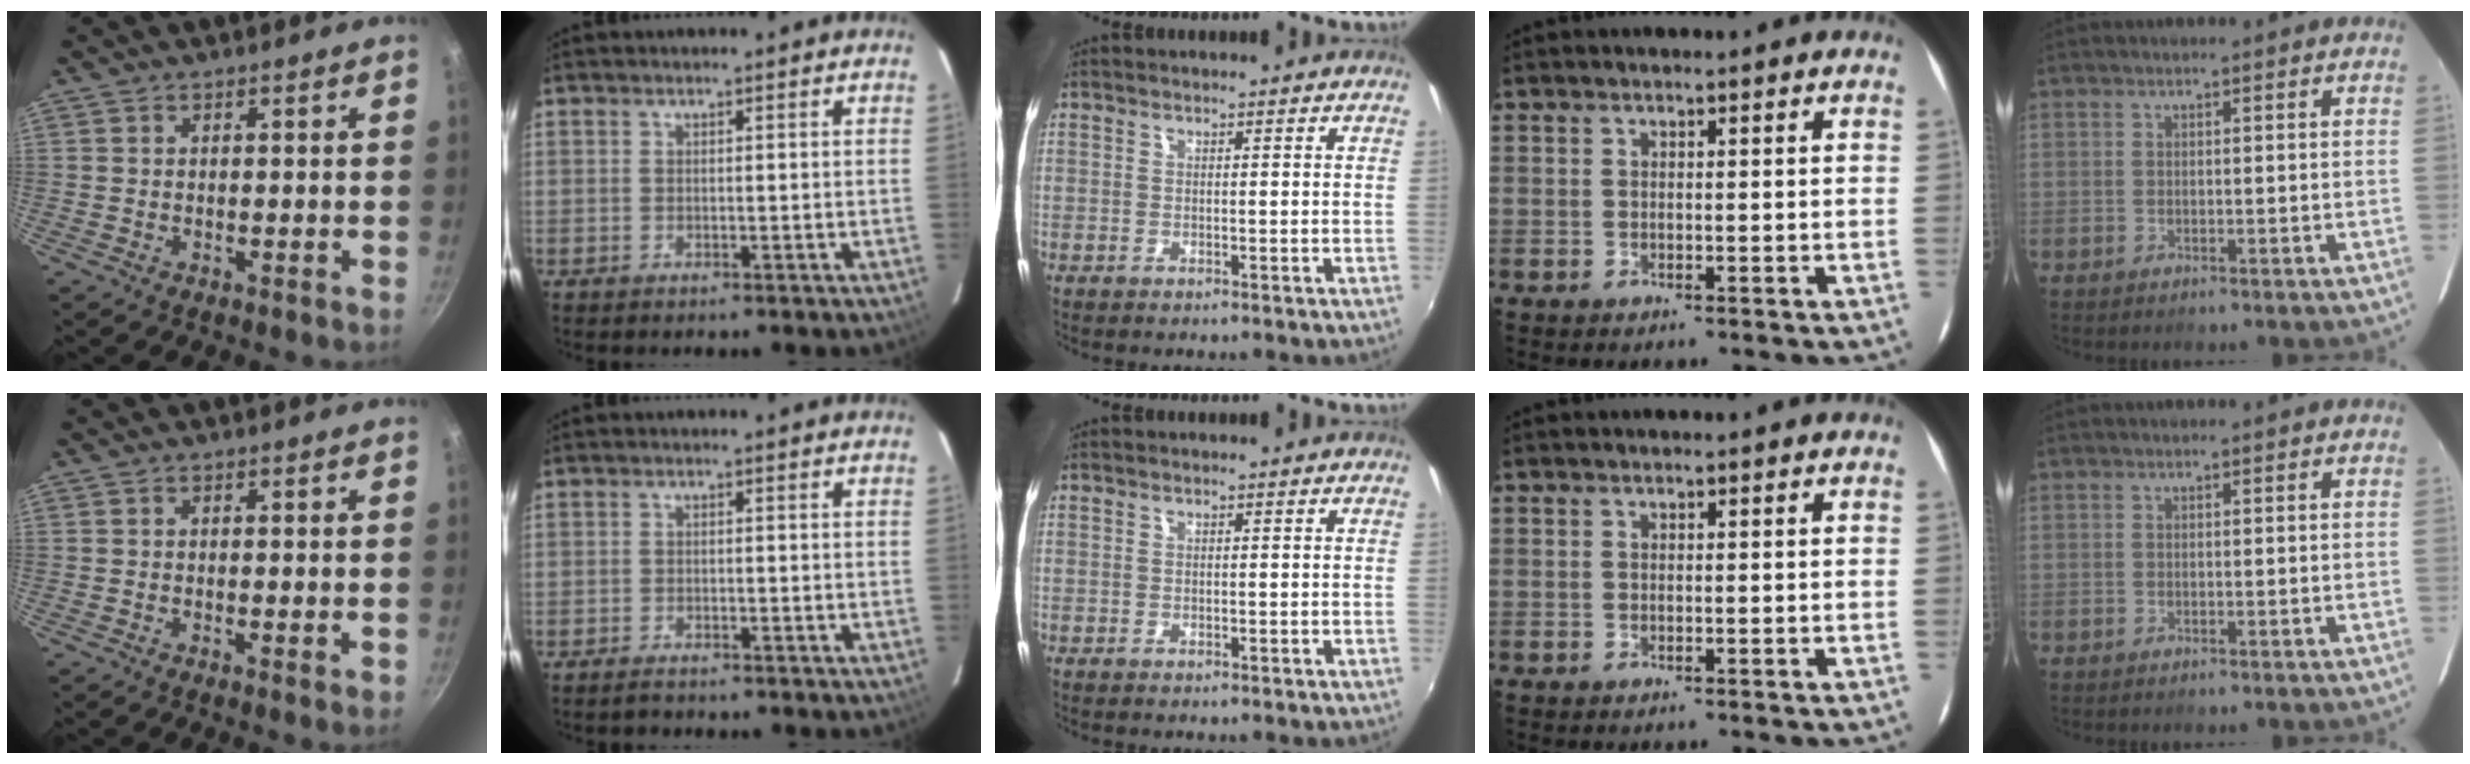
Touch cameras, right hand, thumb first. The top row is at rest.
{"thumb": {"total": 1.2, "force": [-0.3, 0.1, 1.1], "torque": [-0.019, -0.003, -0.006]}, "index": {"total": 1.8, "force": [-1.7, 0.5, 0.5], "torque": [-0.016, -0.001, -0.030]}}